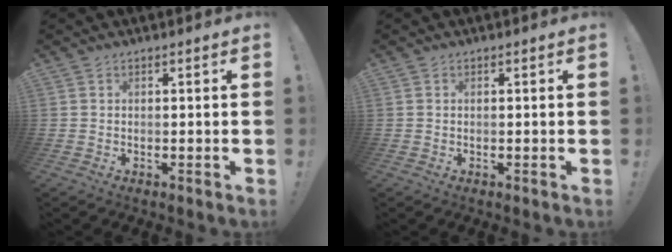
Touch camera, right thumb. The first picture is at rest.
{"total": 0.0}